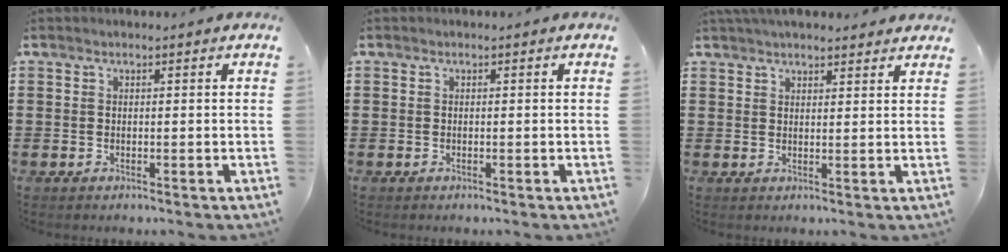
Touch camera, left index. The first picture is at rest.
{"total": 0.0}
{"total": 3.2, "force": [3.1, 0.5, 0.9], "torque": [-0.024, -0.001, 0.058]}